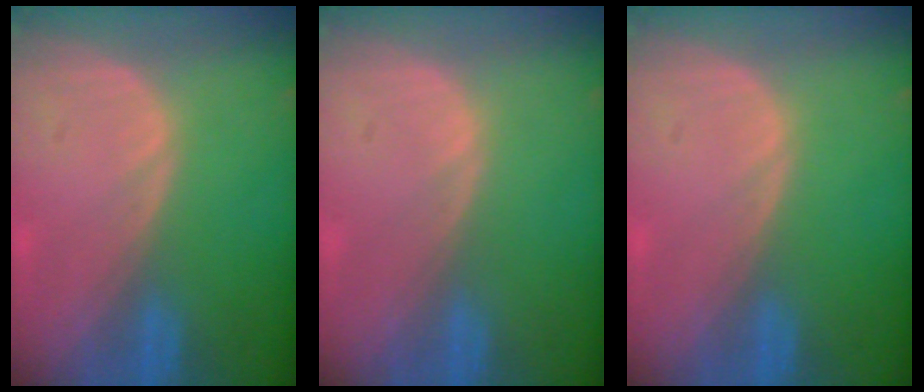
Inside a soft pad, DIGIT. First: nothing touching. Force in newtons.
{"total": 0.0}
{"total": 0.0}